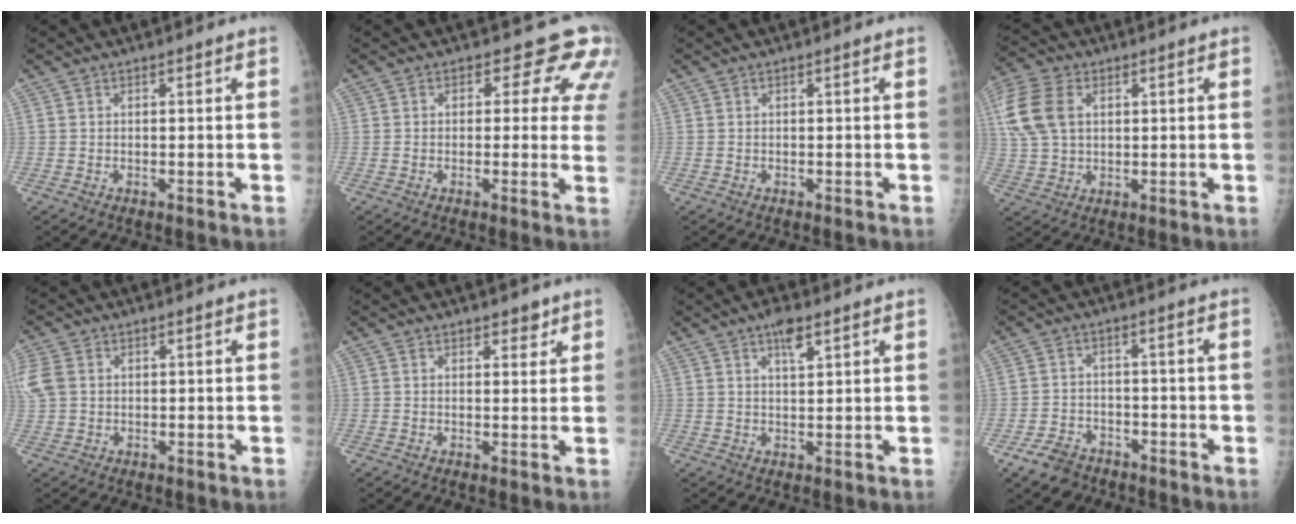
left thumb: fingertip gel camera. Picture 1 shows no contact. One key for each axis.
{"total": 8.2, "fx": 5.6, "fy": 4.7, "fz": 3.7, "tx": 0.003, "ty": -0.021, "tz": 0.039}
{"total": 0.0}
{"total": 11.4, "fx": 3.0, "fy": 7.7, "fz": 7.8, "tx": -0.167, "ty": 0.008, "tz": 0.059}
{"total": 6.8, "fx": 1.3, "fy": 5.3, "fz": 4.0, "tx": -0.116, "ty": 0.010, "tz": 0.032}
{"total": 2.5, "fx": 1.9, "fy": 1.3, "fz": 1.0, "tx": 0.009, "ty": -0.011, "tz": 0.025}
{"total": 4.0, "fx": 2.5, "fy": 1.4, "fz": 2.9, "tx": -0.042, "ty": -0.007, "tz": 0.040}
{"total": 6.3, "fx": -4.4, "fy": 4.0, "fz": 1.8, "tx": -0.026, "ty": 0.023, "tz": -0.077}